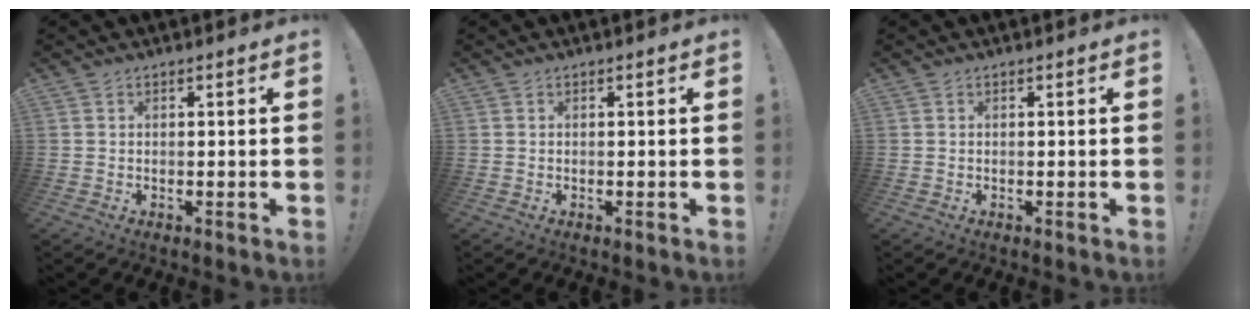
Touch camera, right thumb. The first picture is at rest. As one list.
[{"total": 0.0}, {"total": 0.0}]